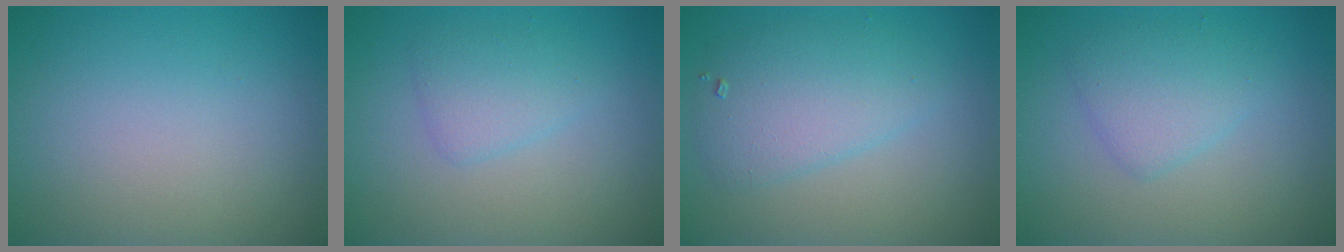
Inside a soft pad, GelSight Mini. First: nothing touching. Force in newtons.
{"total": 2.1, "press": 2.1, "slide": 0.0}
{"total": 3.8, "press": 3.8, "slide": 0.1}
{"total": 2.8, "press": 2.8, "slide": 0.2}